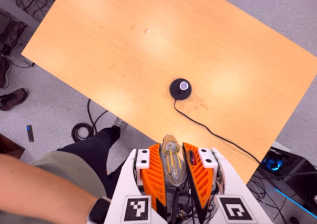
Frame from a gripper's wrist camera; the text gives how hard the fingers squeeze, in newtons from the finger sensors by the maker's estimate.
{"total": 19.3, "left": 21.4, "right": 17.2}